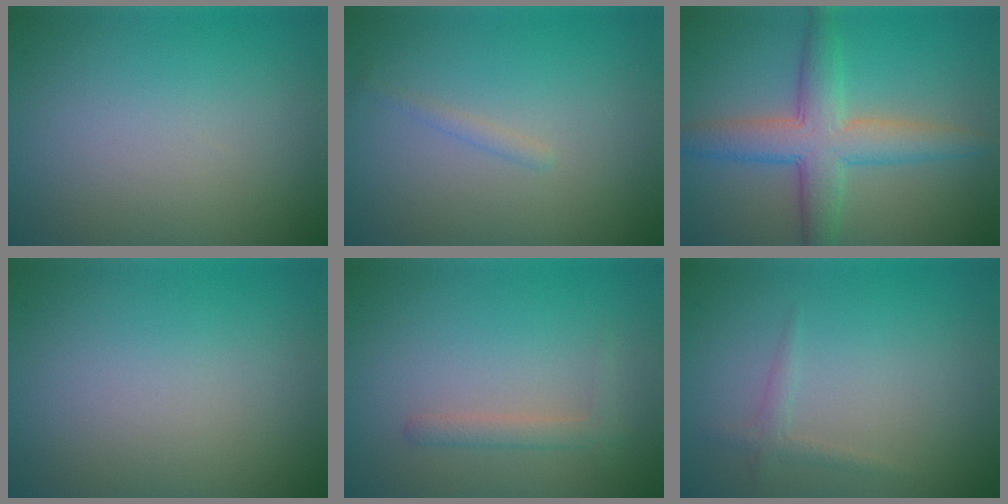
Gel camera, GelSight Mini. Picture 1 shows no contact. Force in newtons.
{"total": 0.7, "press": 0.7, "slide": 0.1}
{"total": 5.7, "press": 5.7, "slide": 0.3}
{"total": 0.0}
{"total": 0.9, "press": 0.9, "slide": 0.1}
{"total": 1.1, "press": 1.1, "slide": 0.0}